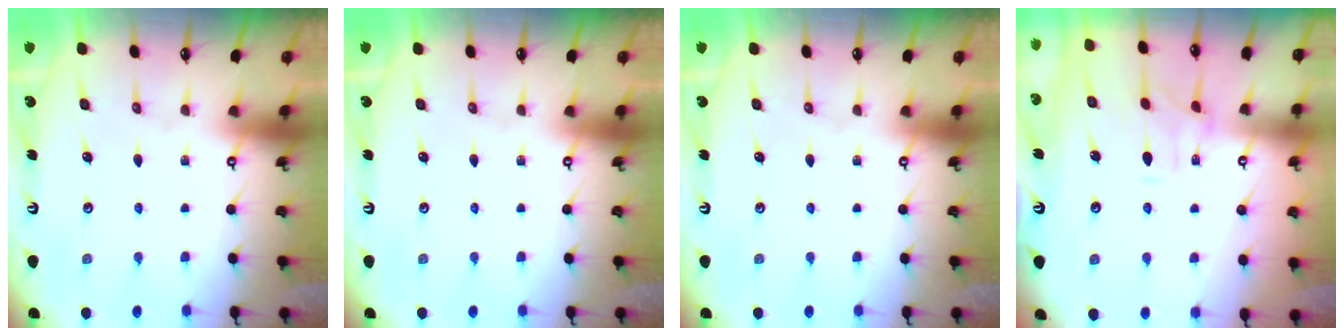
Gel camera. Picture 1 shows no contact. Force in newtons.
{"total": 0.0}
{"total": 0.0}
{"total": 1.6, "press": 1.3, "slide": 0.9}